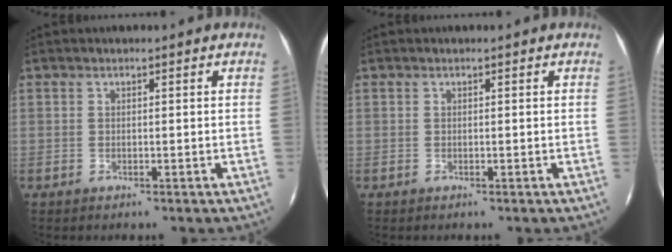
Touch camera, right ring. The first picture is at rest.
{"total": 0.0}